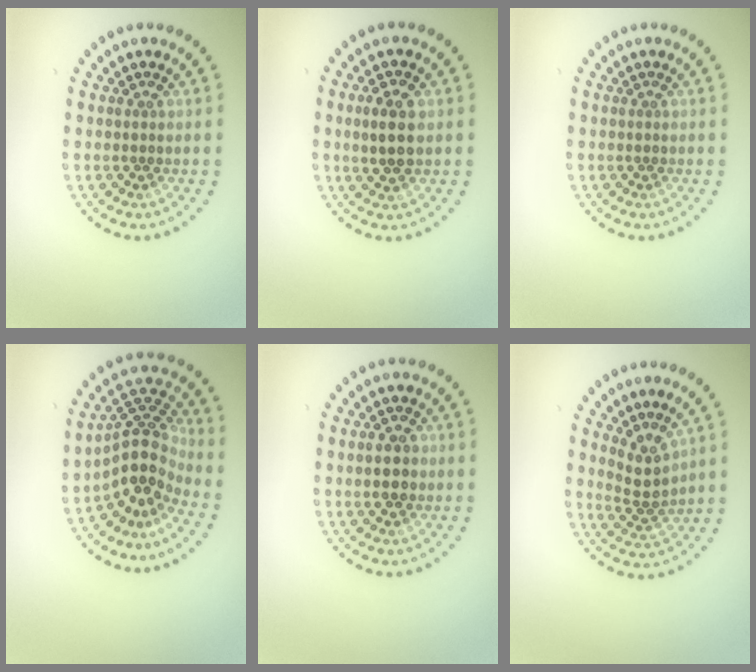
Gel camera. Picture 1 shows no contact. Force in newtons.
{"total": 2.9, "press": 2.9, "slide": 0.4}
{"total": 0.0}
{"total": 4.5, "press": 3.3, "slide": 3.0}
{"total": 2.2, "press": 2.2, "slide": 0.1}
{"total": 2.5, "press": 1.9, "slide": 1.7}